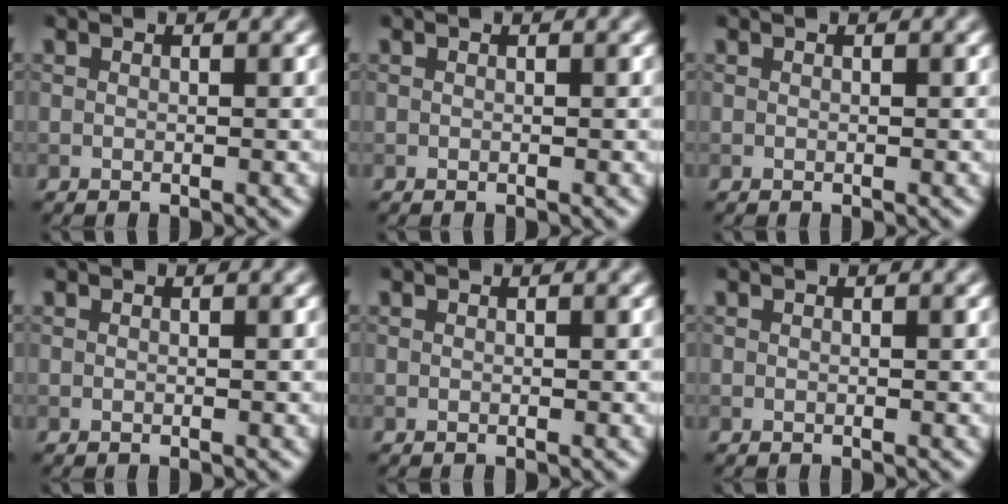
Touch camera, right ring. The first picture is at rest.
{"total": 0.0}
{"total": 0.0}
{"total": 0.0}
{"total": 0.0}
{"total": 0.0}